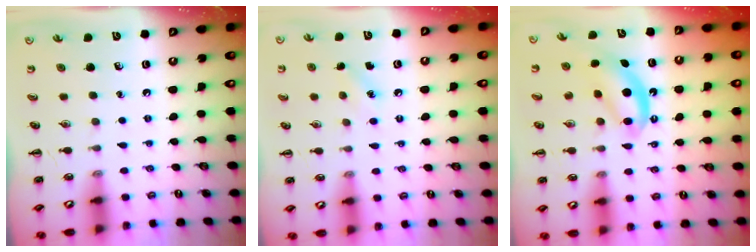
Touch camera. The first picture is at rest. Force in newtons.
{"total": 6.9, "press": 6.6, "slide": 2.1}
{"total": 6.3, "press": 6.3, "slide": 0.8}